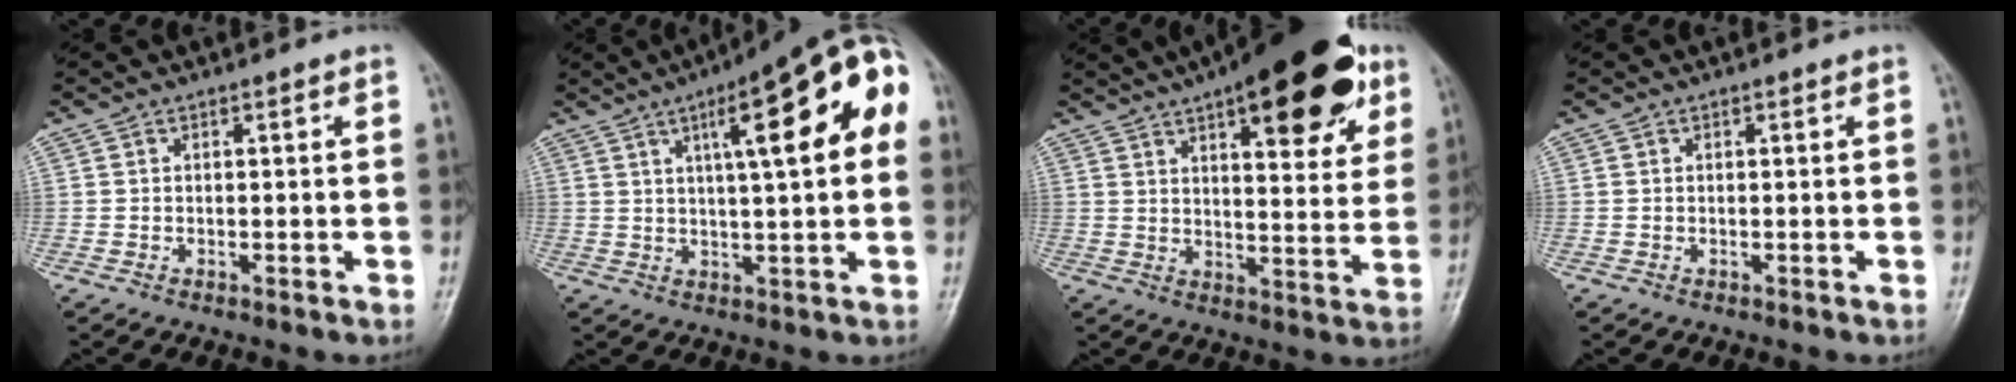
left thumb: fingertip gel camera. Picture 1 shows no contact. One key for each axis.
{"total": 17.9, "fx": 5.1, "fy": 4.2, "fz": 16.6, "tx": -0.207, "ty": 0.018, "tz": 0.062}
{"total": 23.1, "fx": 12.2, "fy": 8.4, "fz": 17.7, "tx": -0.214, "ty": -0.018, "tz": 0.169}
{"total": 0.0}